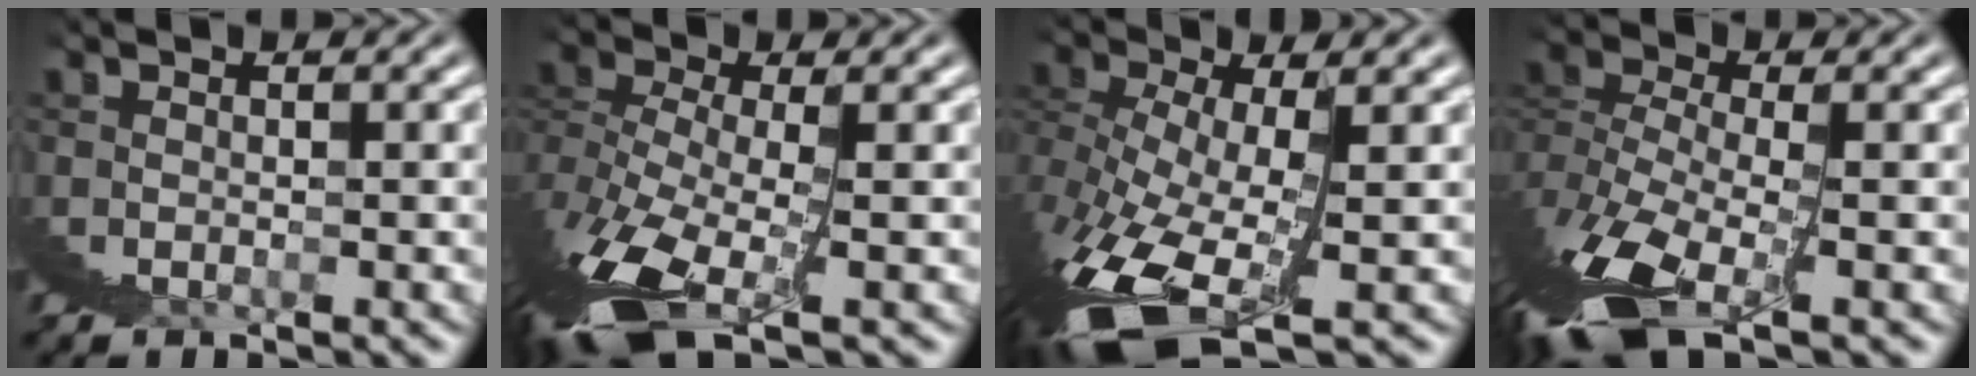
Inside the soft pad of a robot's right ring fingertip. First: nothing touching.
{"total": 3.7, "force": [-0.5, 0.2, 3.7], "torque": [-0.070, -0.012, 0.002]}
{"total": 5.9, "force": [-2.3, 1.5, 5.2], "torque": [-0.095, -0.023, -0.013]}
{"total": 4.2, "force": [0.2, 0.5, 4.2], "torque": [-0.068, -0.003, 0.010]}